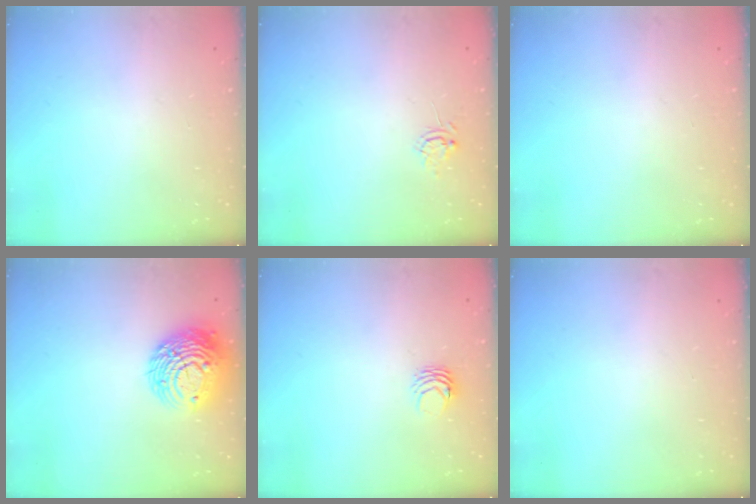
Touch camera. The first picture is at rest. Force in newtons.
{"total": 4.0, "press": 4.0, "slide": 0.2}
{"total": 0.0}
{"total": 12.8, "press": 12.8, "slide": 1.1}
{"total": 3.7, "press": 3.7, "slide": 0.4}
{"total": 0.0}